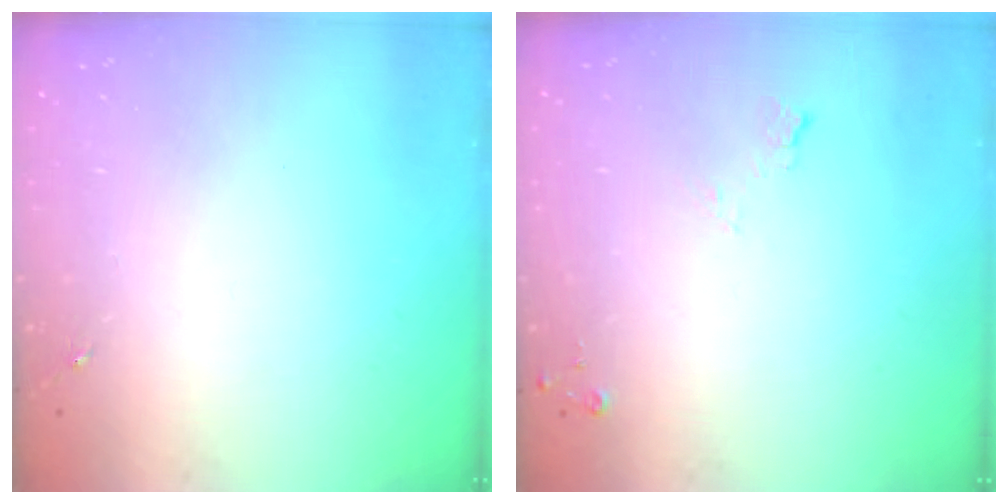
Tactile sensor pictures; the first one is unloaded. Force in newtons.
{"total": 5.7, "press": 5.6, "slide": 0.7}